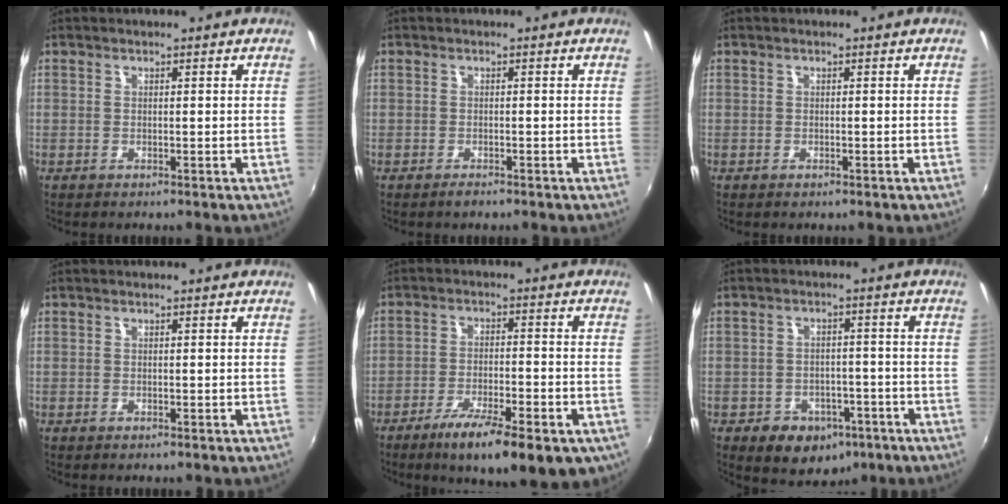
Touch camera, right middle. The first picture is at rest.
{"total": 1.0, "force": [-0.9, 0.4, 0.4], "torque": [-0.007, -0.003, -0.017]}
{"total": 0.0}
{"total": 0.0}
{"total": 15.0, "force": [-9.0, 4.1, 11.3], "torque": [-0.192, -0.035, -0.133]}
{"total": 10.2, "force": [-5.6, 7.2, 4.4], "torque": [-0.096, 0.012, -0.056]}